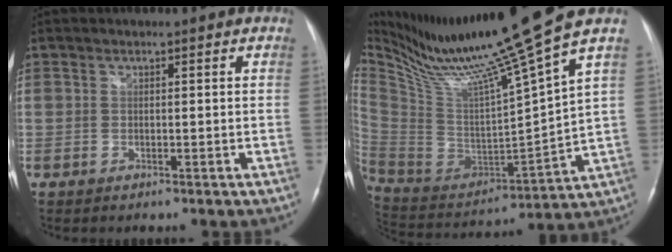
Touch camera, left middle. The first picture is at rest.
{"total": 21.4, "force": [16.8, -3.1, 12.9], "torque": [-0.234, -0.054, 0.299]}